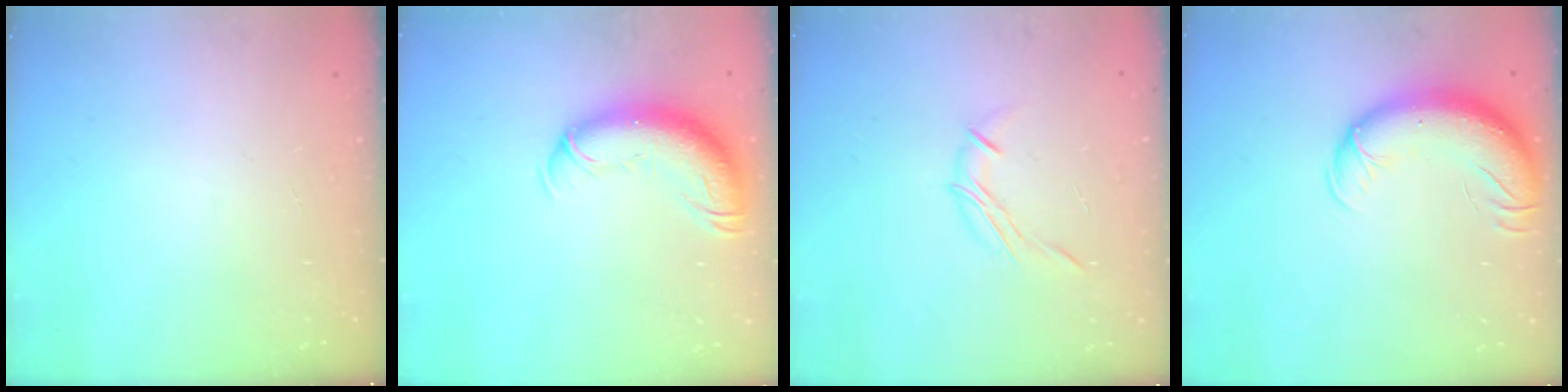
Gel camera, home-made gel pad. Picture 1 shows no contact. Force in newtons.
{"total": 14.0, "press": 13.6, "slide": 3.4}
{"total": 7.2, "press": 7.1, "slide": 1.3}
{"total": 13.9, "press": 13.5, "slide": 3.1}